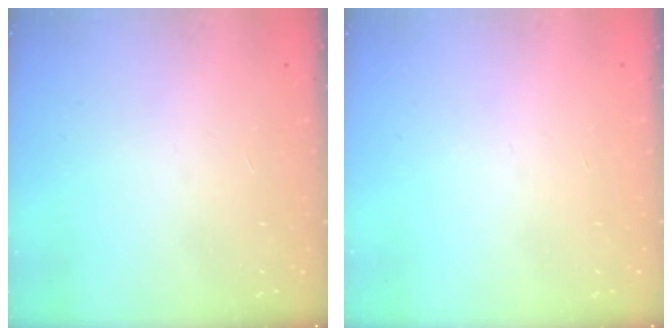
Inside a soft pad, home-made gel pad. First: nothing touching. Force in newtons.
{"total": 0.0}